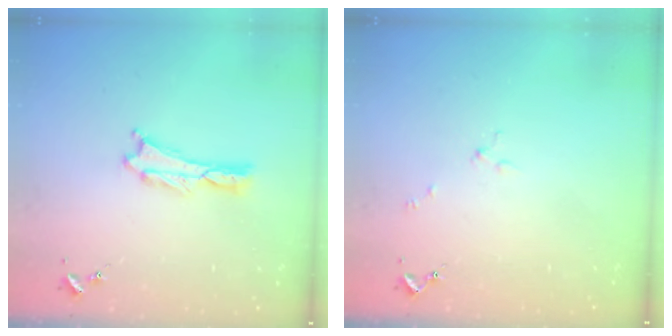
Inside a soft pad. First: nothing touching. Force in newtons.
{"total": 1.7, "press": 1.7, "slide": 0.3}